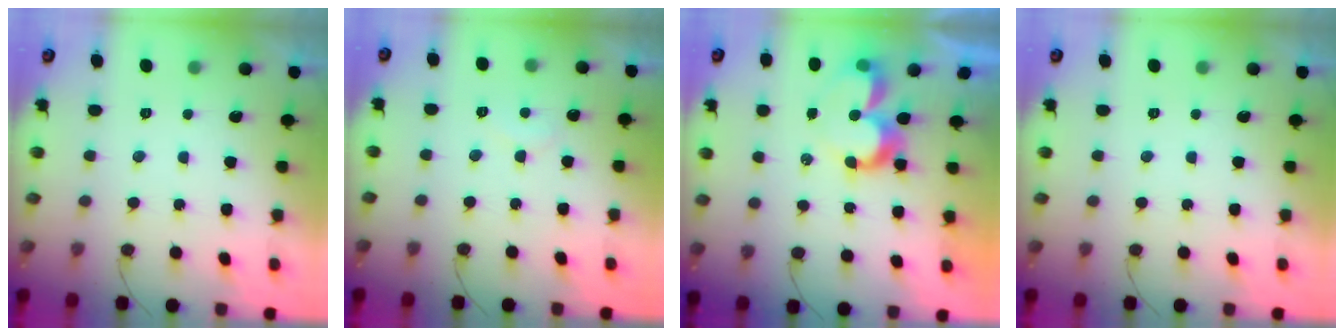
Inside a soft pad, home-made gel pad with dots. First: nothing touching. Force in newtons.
{"total": 5.1, "press": 5.1, "slide": 0.4}
{"total": 9.3, "press": 9.2, "slide": 0.8}
{"total": 0.0}